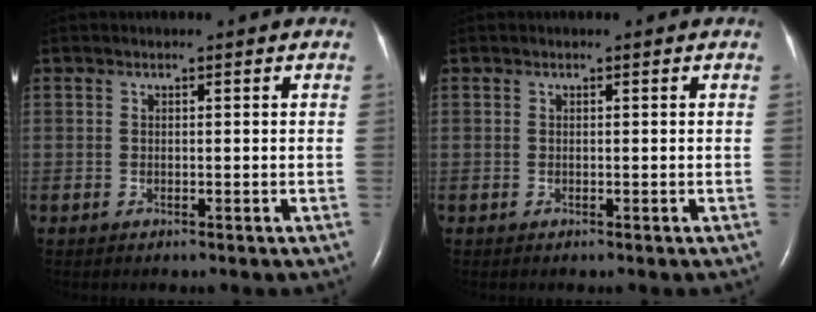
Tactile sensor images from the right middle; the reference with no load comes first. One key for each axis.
{"total": 0.0}